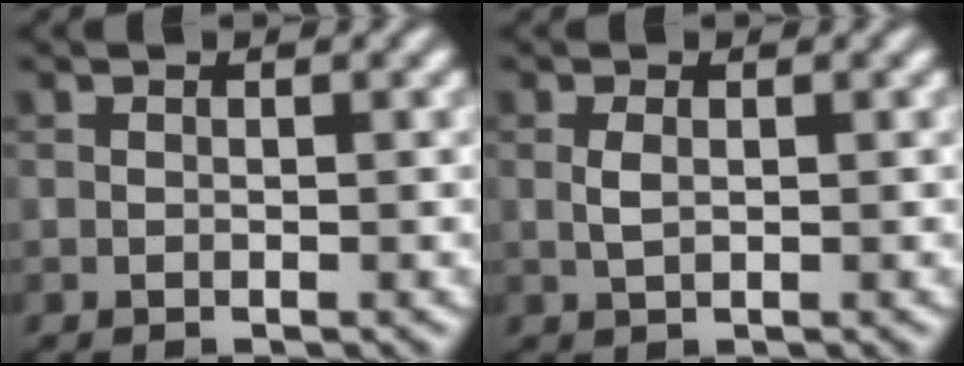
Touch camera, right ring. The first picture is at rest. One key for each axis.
{"total": 1.1, "fx": 0.2, "fy": 0.5, "fz": 1.0, "tx": -0.027, "ty": 0.000, "tz": 0.004}